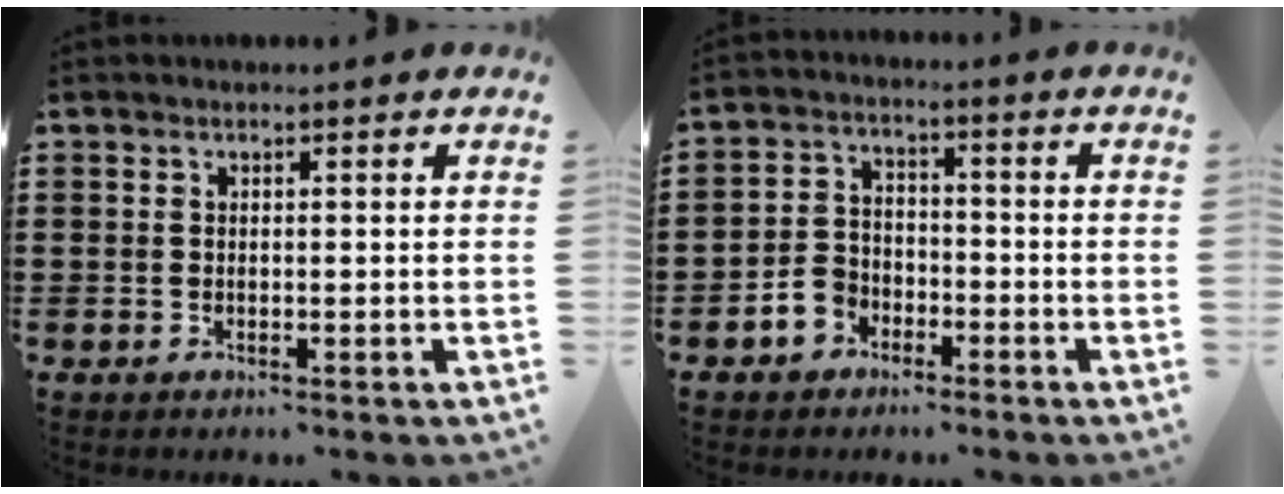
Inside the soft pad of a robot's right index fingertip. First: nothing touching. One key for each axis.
{"total": 4.4, "fx": -2.8, "fy": 3.2, "fz": 1.2, "tx": -0.044, "ty": 0.008, "tz": -0.059}